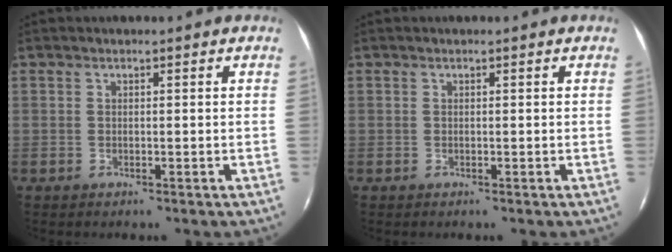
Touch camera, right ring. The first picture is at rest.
{"total": 0.0}